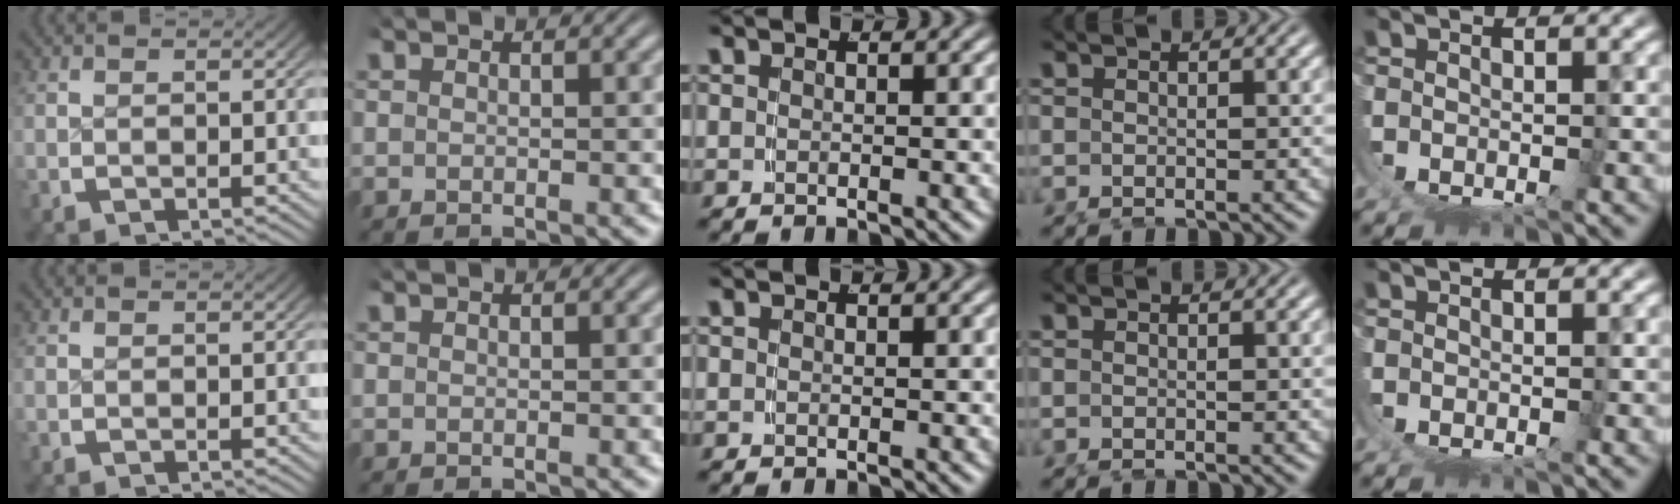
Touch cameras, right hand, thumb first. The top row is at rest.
{}